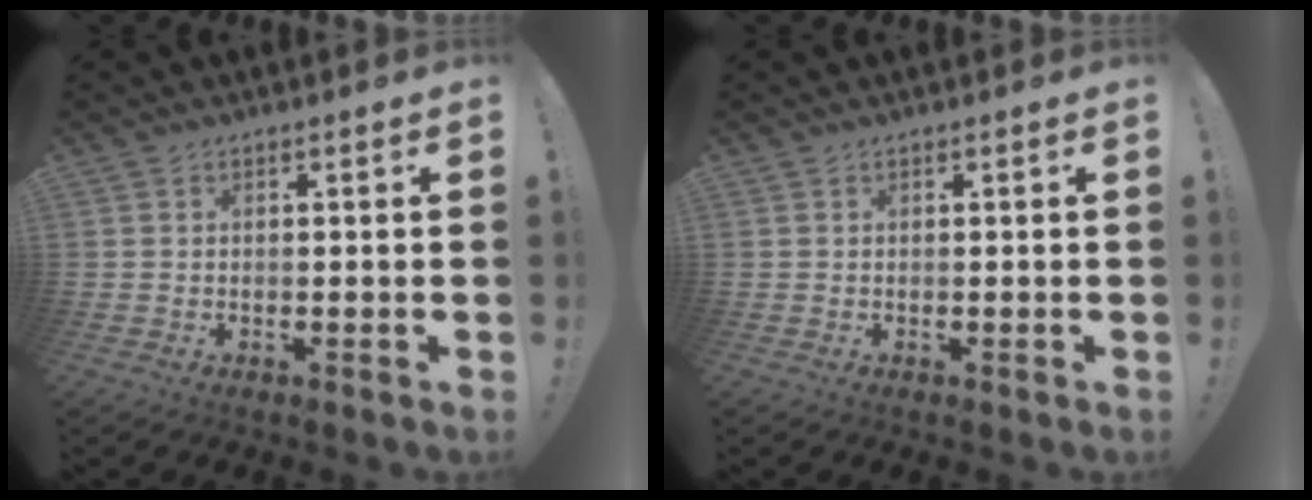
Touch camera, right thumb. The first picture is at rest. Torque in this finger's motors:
{"motor_torque": [0.00, 0.00, -0.03, 0.04, 0.00]}